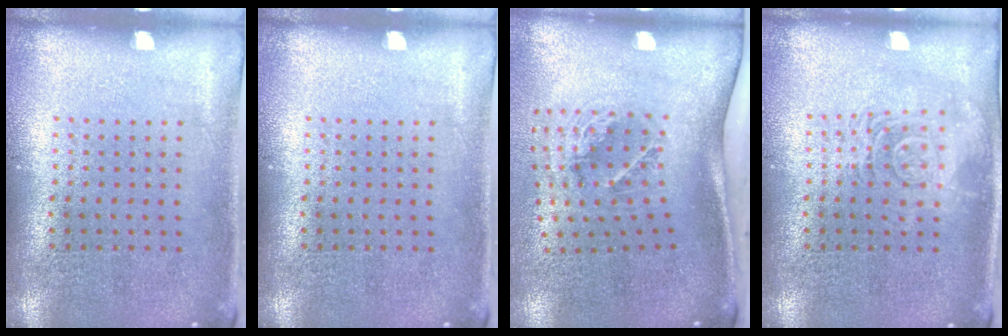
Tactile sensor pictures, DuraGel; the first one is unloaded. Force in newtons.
{"total": 0.0}
{"total": 2.1, "press": 1.3, "slide": 1.7}
{"total": 2.8, "press": 2.8, "slide": 0.4}